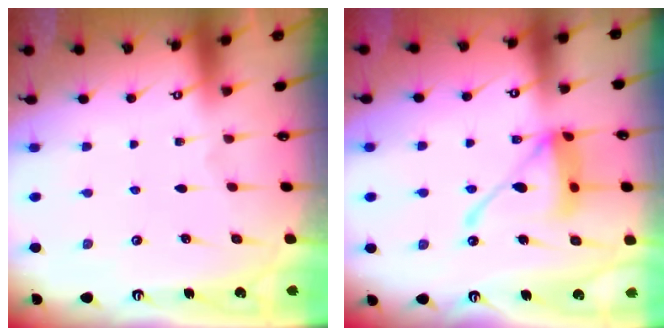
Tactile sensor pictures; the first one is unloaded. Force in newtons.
{"total": 14.5, "press": 14.4, "slide": 1.6}